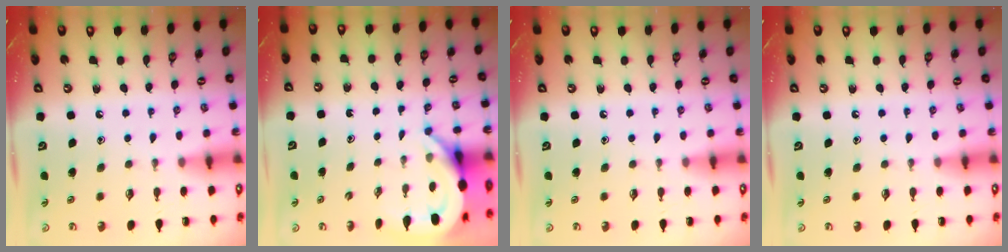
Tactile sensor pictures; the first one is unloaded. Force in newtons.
{"total": 5.6, "press": 5.6, "slide": 0.7}
{"total": 0.0}
{"total": 0.0}